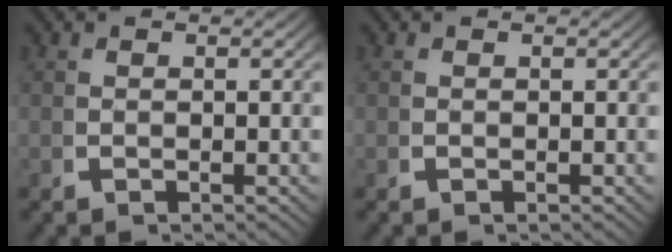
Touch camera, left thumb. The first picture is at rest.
{"total": 0.0}